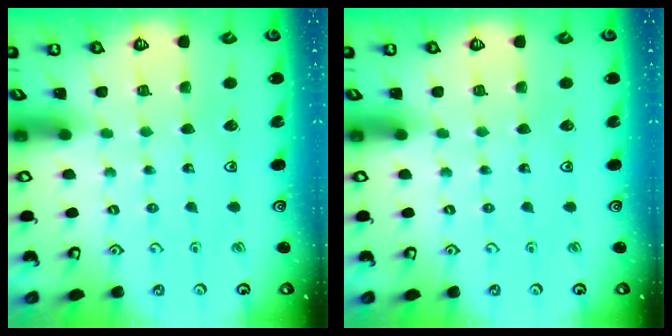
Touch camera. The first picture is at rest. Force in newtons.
{"total": 0.0}